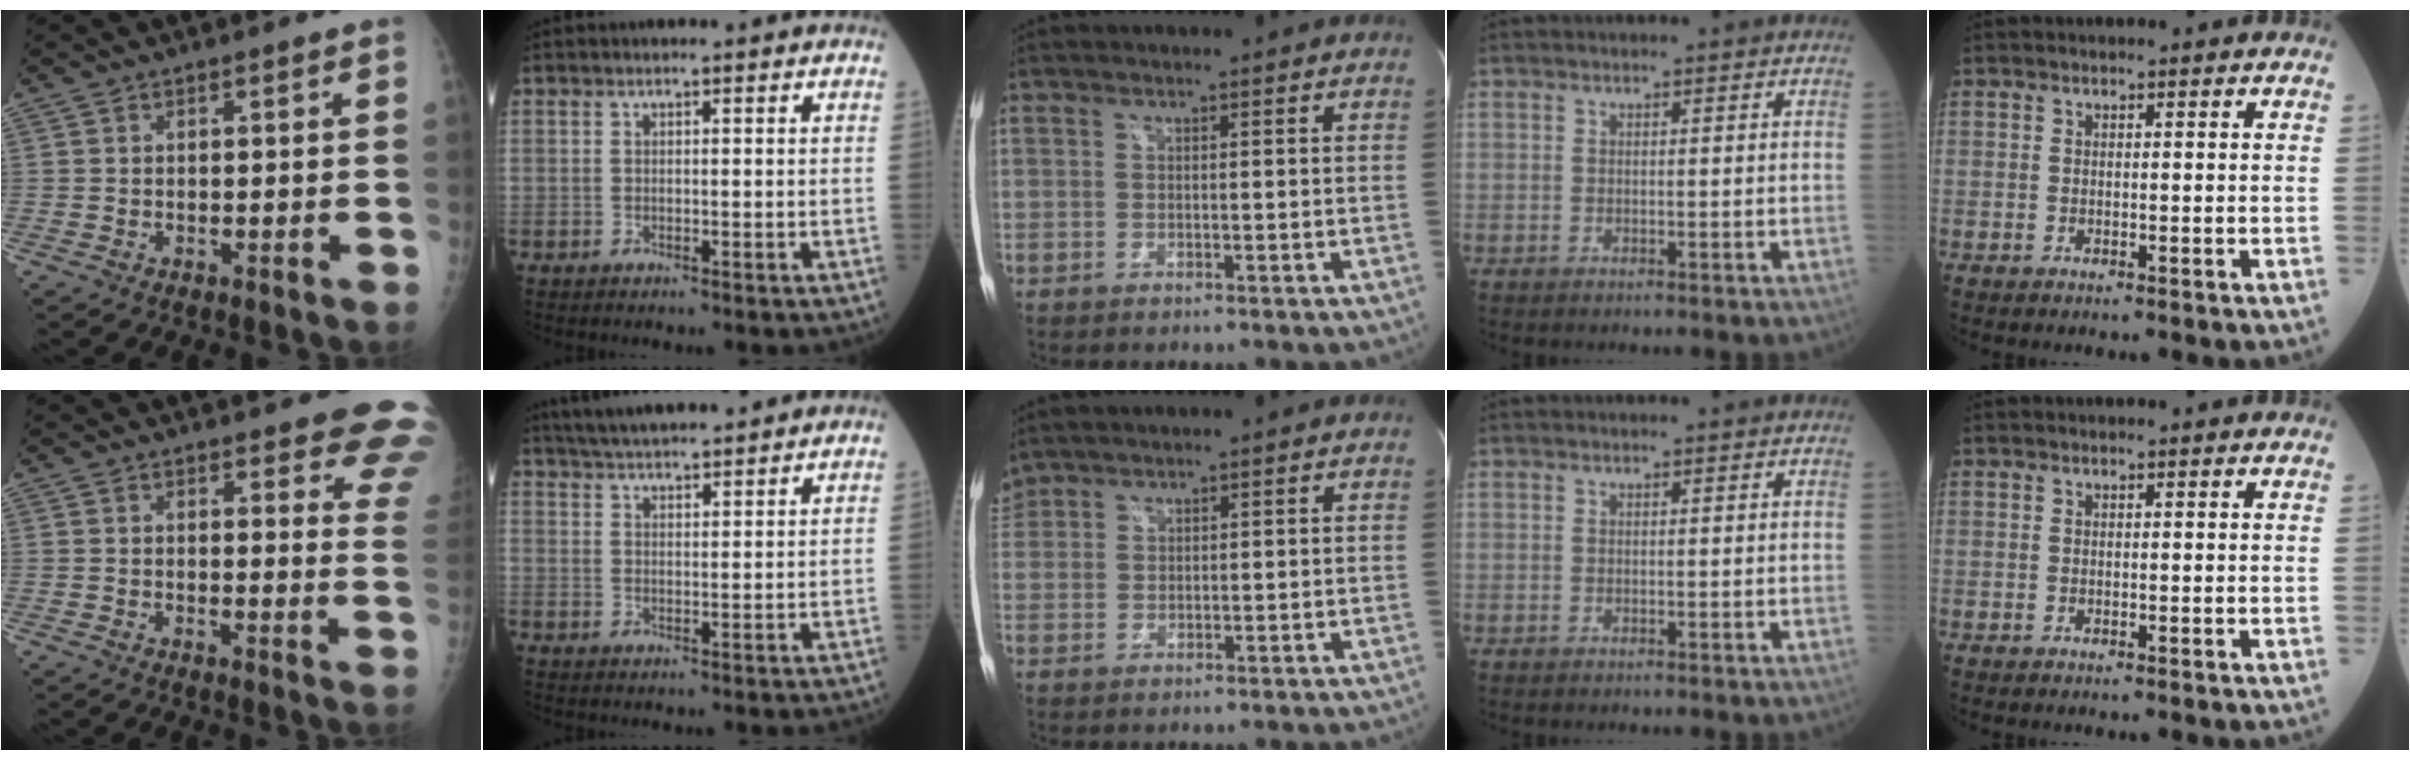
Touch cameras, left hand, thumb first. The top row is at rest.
{"thumb": {"total": 11.8, "force": [9.7, 3.3, 5.9], "torque": [-0.018, -0.053, 0.085]}, "index": {"total": 12.6, "force": [11.4, 1.5, 5.1], "torque": [-0.085, 0.025, 0.172]}, "middle": {"total": 3.0, "force": [2.8, 1.2, 0.2], "torque": [-0.013, 0.020, 0.059]}}